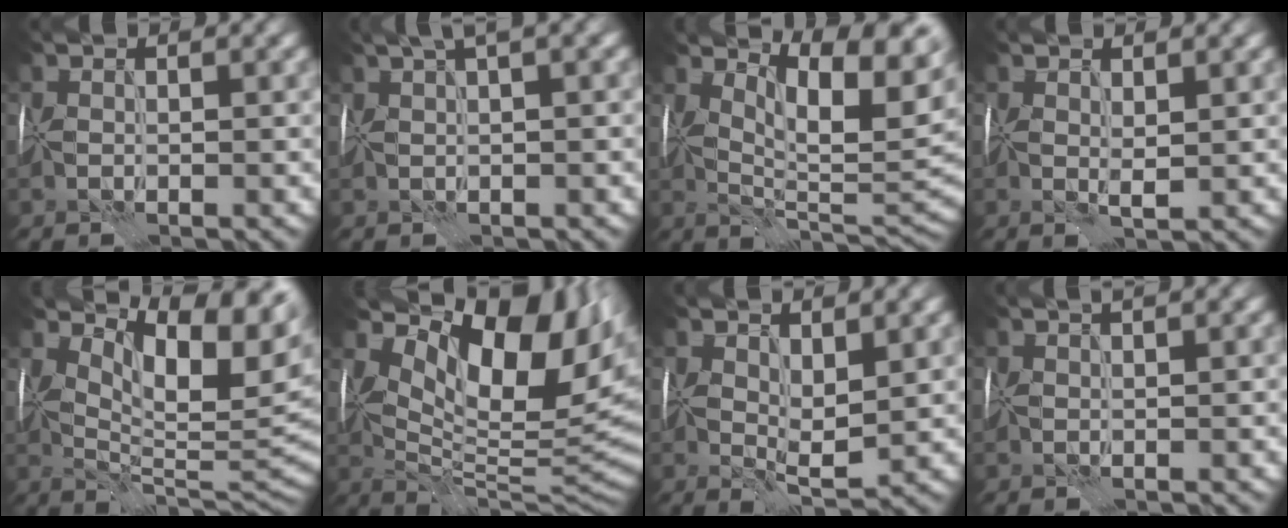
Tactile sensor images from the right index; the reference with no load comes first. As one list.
[{"total": 2.6, "force": [1.4, -0.2, 2.2], "torque": [-0.040, 0.011, 0.026]}, {"total": 8.9, "force": [3.1, 3.2, 7.8], "torque": [-0.125, -0.005, 0.052]}, {"total": 1.1, "force": [0.4, -0.1, 1.1], "torque": [-0.021, -0.004, 0.005]}, {"total": 11.5, "force": [4.3, 5.0, 9.4], "torque": [-0.120, -0.009, 0.069]}, {"total": 13.0, "force": [4.3, 5.9, 10.8], "torque": [-0.152, -0.006, 0.082]}, {"total": 3.3, "force": [1.0, 1.2, 2.9], "torque": [-0.054, -0.009, 0.017]}, {"total": 2.2, "force": [1.4, 0.4, 1.6], "torque": [-0.020, 0.018, 0.011]}]